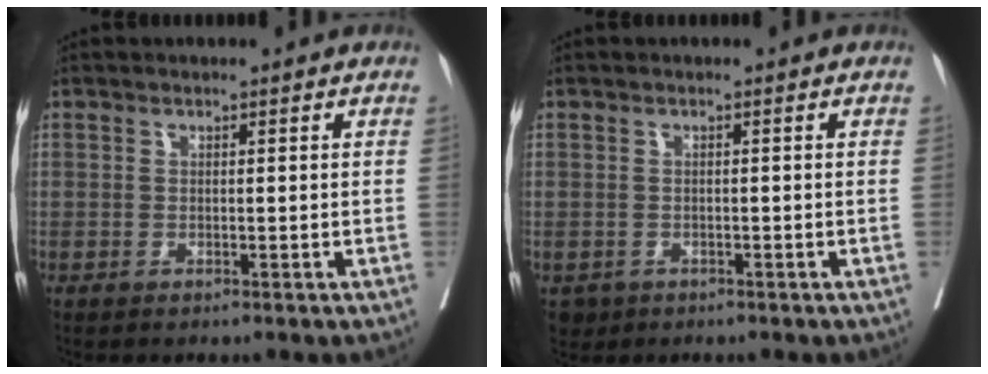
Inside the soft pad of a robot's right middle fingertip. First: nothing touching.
{"total": 2.1, "force": [-1.1, 1.8, 0.3], "torque": [-0.002, 0.003, -0.014]}